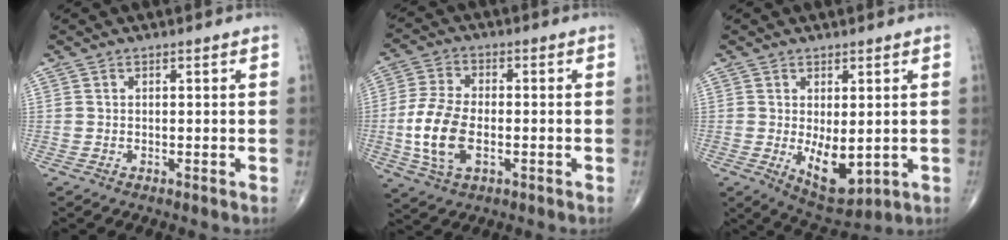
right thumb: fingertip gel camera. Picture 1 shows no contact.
{"total": 11.0, "force": [-2.2, 6.0, 8.9], "torque": [-0.186, 0.006, -0.043]}
{"total": 8.2, "force": [-0.7, 4.0, 7.1], "torque": [-0.087, -0.018, 0.007]}